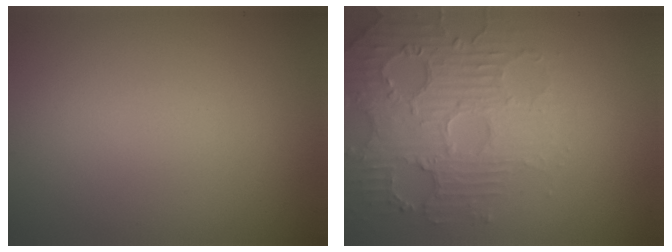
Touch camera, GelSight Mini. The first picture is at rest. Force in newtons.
{"total": 5.0, "press": 4.1, "slide": 2.9}